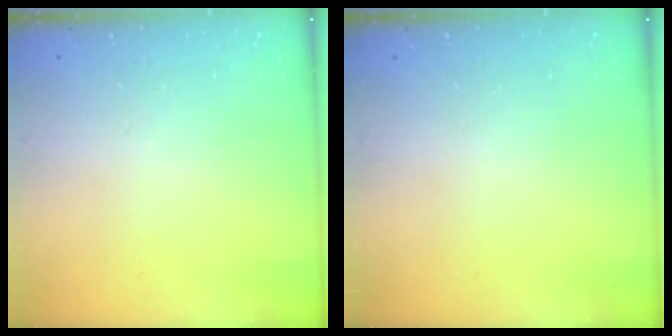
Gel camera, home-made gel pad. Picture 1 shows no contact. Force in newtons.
{"total": 0.0}